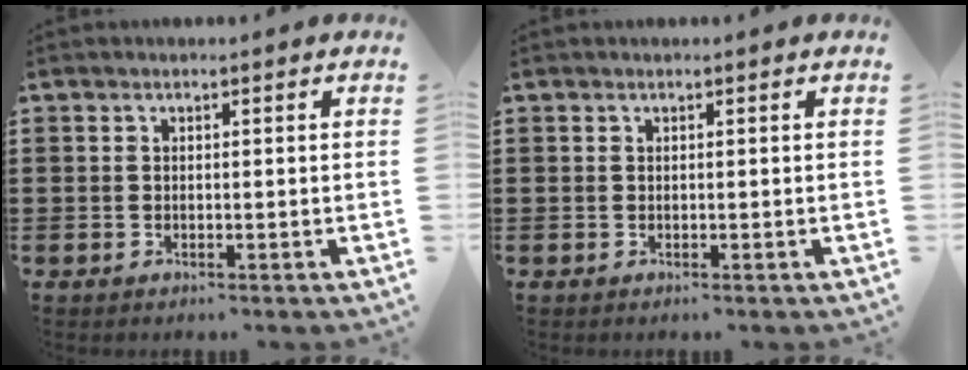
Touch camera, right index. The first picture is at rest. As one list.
[{"total": 0.0}]